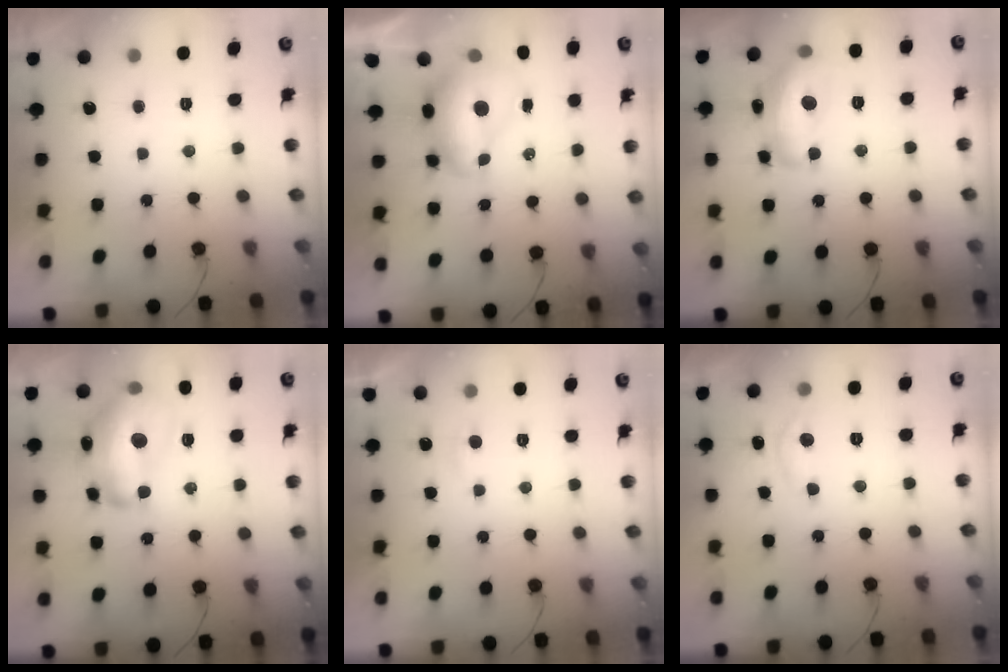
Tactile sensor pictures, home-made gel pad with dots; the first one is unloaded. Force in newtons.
{"total": 9.8, "press": 9.7, "slide": 0.9}
{"total": 16.2, "press": 16.2, "slide": 0.6}
{"total": 19.0, "press": 18.9, "slide": 1.1}
{"total": 2.2, "press": 2.2, "slide": 0.2}
{"total": 5.6, "press": 5.5, "slide": 0.6}